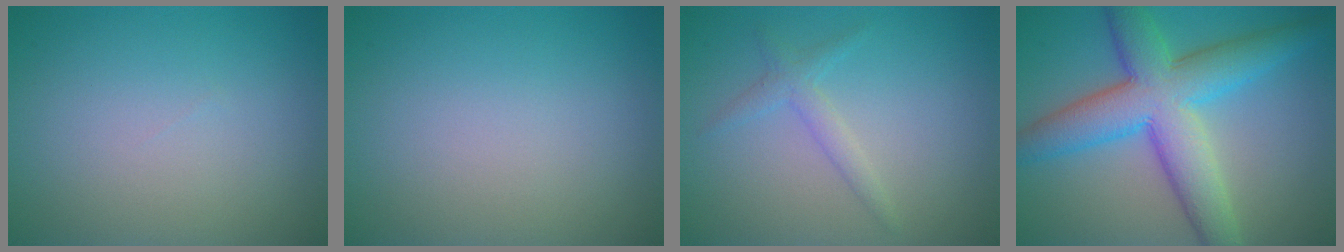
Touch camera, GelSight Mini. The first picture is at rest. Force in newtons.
{"total": 0.0}
{"total": 1.7, "press": 1.7, "slide": 0.1}
{"total": 8.8, "press": 8.8, "slide": 0.2}